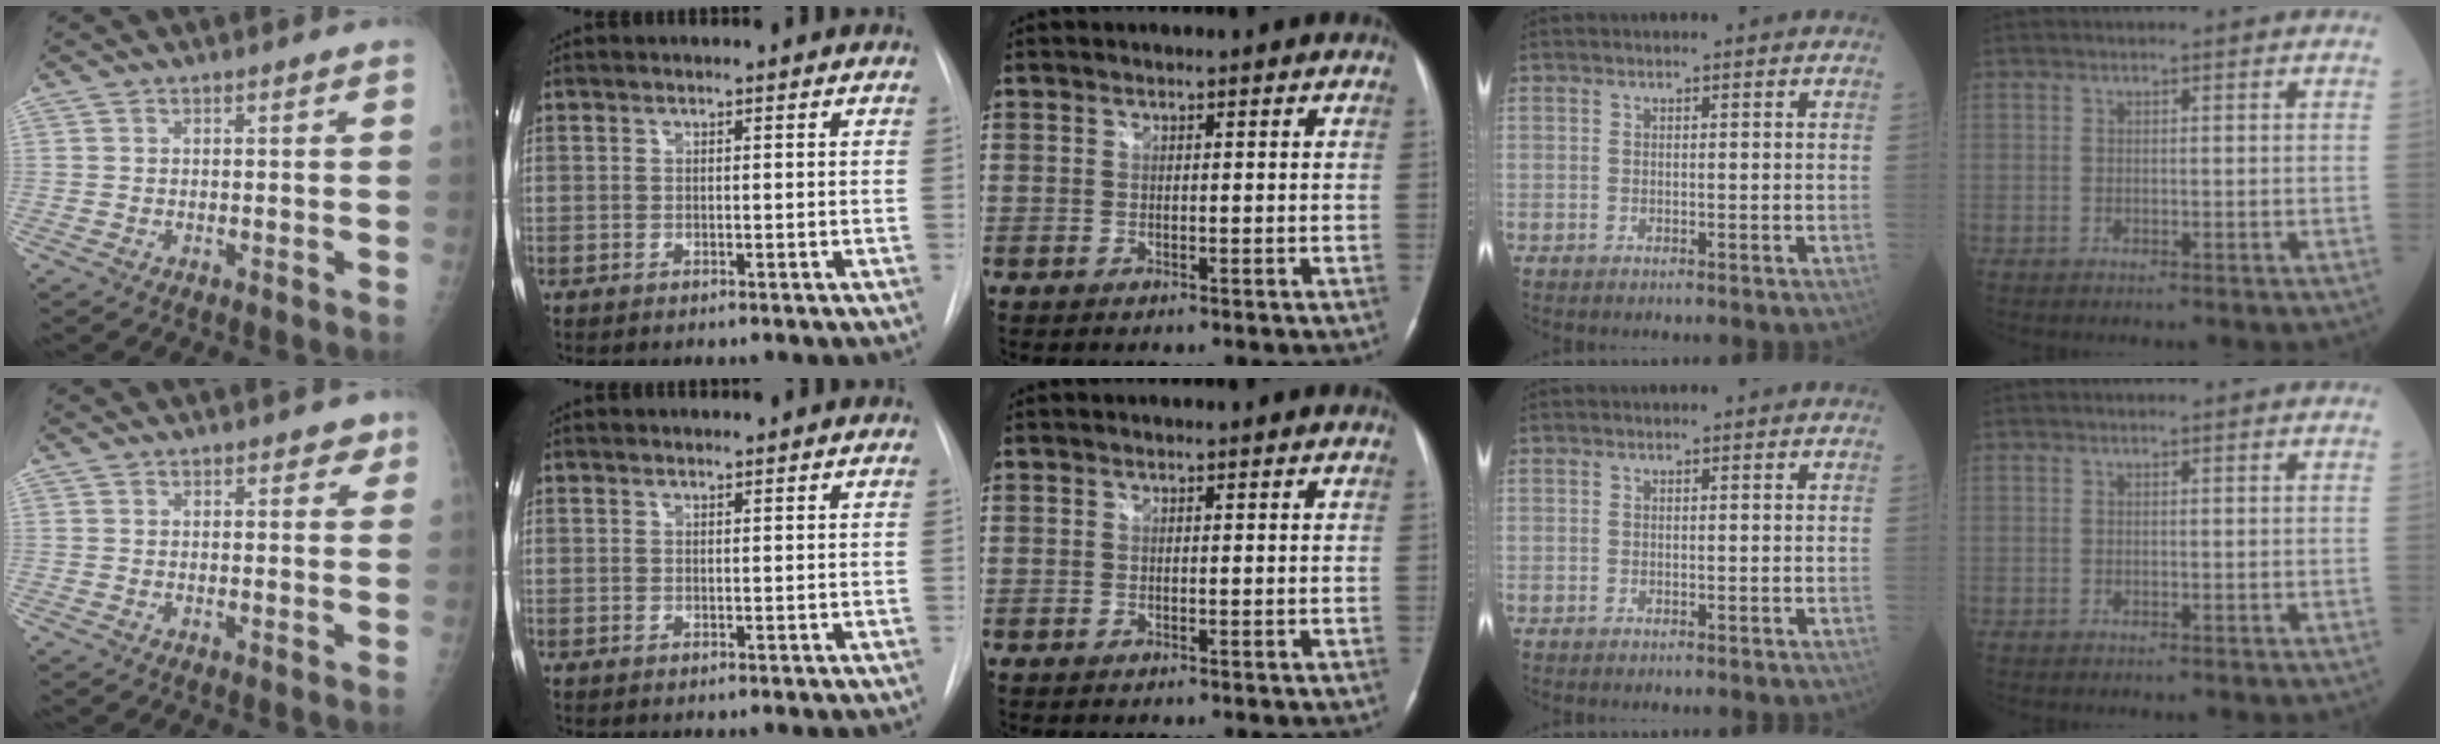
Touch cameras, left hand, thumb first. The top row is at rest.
{"thumb": {"total": 2.5, "force": [1.7, 1.5, 1.2], "torque": [0.011, -0.005, 0.017]}, "index": {"total": 0.9, "force": [0.9, 0.1, 0.1], "torque": [-0.006, 0.009, 0.017]}}